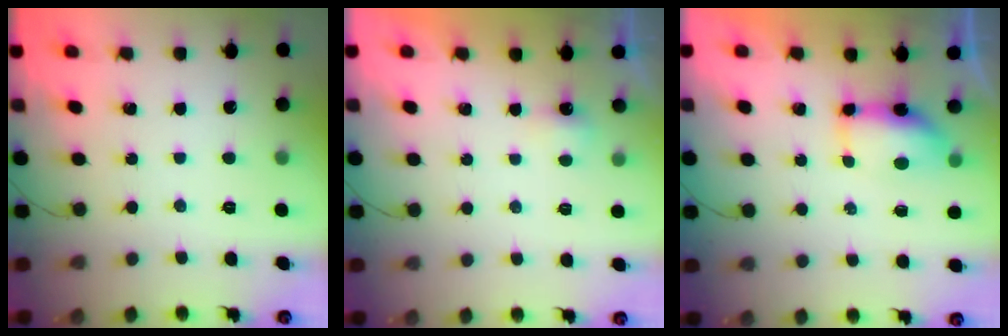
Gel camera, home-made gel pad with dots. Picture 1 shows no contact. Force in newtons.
{"total": 2.3, "press": 2.2, "slide": 0.6}
{"total": 6.7, "press": 6.7, "slide": 0.6}